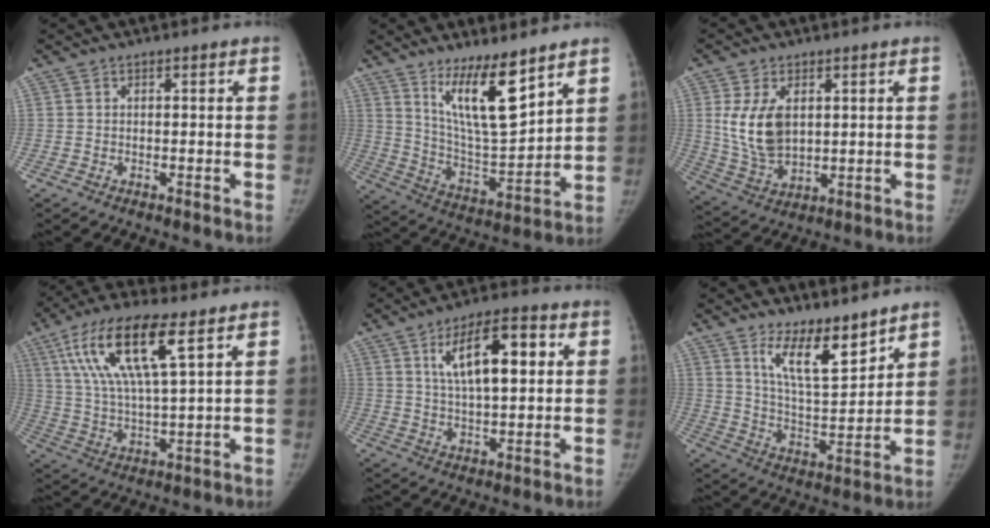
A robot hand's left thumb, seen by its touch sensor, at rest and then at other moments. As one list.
[{"total": 14.2, "force": [9.2, 3.4, 10.3], "torque": [-0.159, -0.077, 0.178]}, {"total": 11.0, "force": [2.4, 6.8, 8.4], "torque": [-0.149, -0.015, 0.061]}, {"total": 16.5, "force": [7.5, 4.6, 14.0], "torque": [-0.276, -0.014, 0.139]}, {"total": 12.8, "force": [3.9, 5.2, 11.1], "torque": [-0.167, -0.001, 0.064]}, {"total": 11.1, "force": [8.0, 3.3, 7.0], "torque": [-0.102, -0.072, 0.153]}]